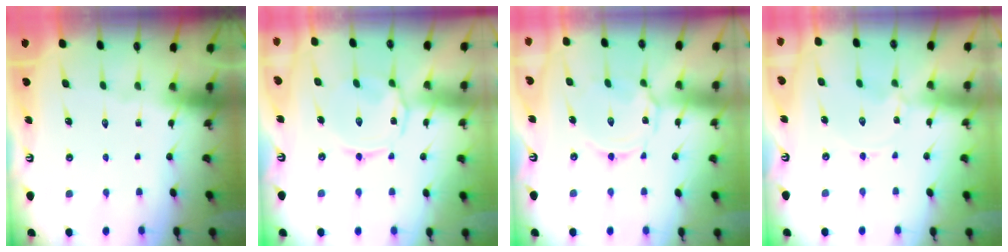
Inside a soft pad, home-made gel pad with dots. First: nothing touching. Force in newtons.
{"total": 2.9, "press": 2.9, "slide": 0.5}
{"total": 4.6, "press": 4.6, "slide": 0.4}
{"total": 0.0}